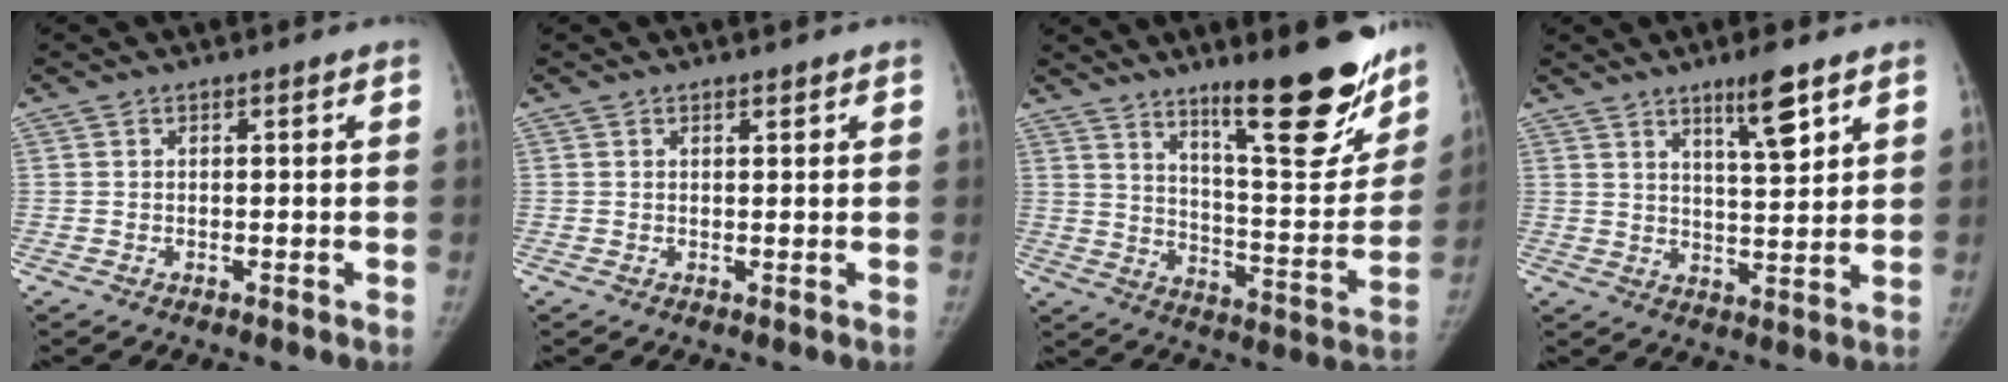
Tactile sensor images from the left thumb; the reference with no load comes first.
{"total": 0.7, "force": [0.6, 0.3, 0.3], "torque": [-0.004, -0.005, 0.009]}
{"total": 20.7, "force": [14.1, 4.5, 14.4], "torque": [-0.161, -0.101, 0.219]}
{"total": 8.1, "force": [5.0, 1.6, 6.2], "torque": [-0.091, -0.035, 0.084]}